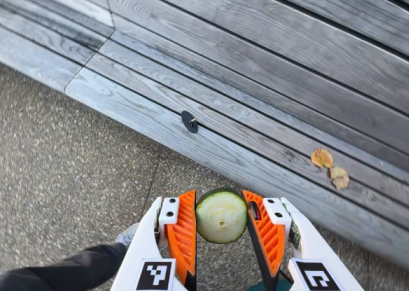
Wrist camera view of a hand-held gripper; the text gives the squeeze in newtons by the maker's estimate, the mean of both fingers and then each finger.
{"total": 11.4, "left": 11.6, "right": 11.3}